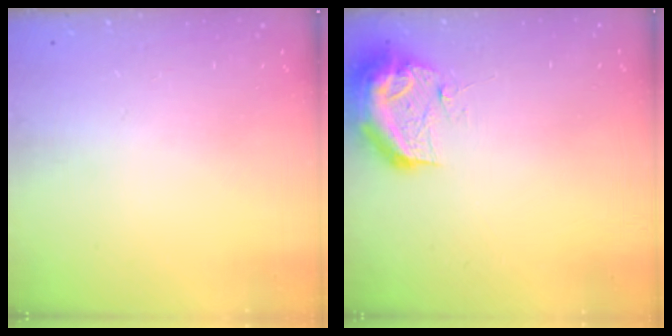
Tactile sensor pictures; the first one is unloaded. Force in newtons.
{"total": 11.7, "press": 11.7, "slide": 1.3}